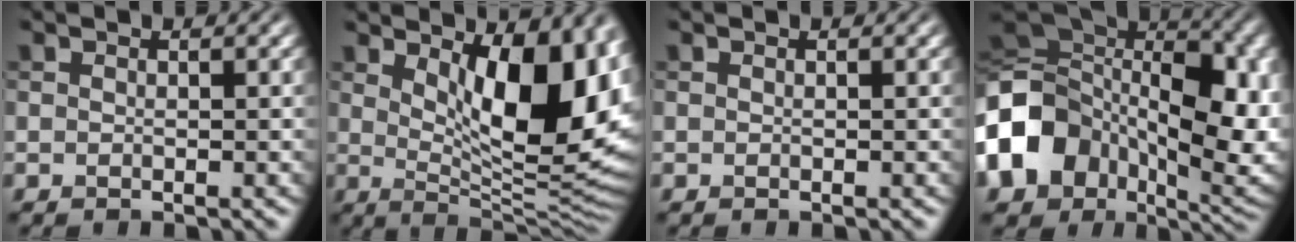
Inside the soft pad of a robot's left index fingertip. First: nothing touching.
{"total": 13.1, "force": [3.5, 5.4, 11.4], "torque": [-0.139, -0.009, 0.057]}
{"total": 0.0}
{"total": 17.2, "force": [-0.6, 12.5, 11.8], "torque": [-0.241, -0.004, 0.000]}